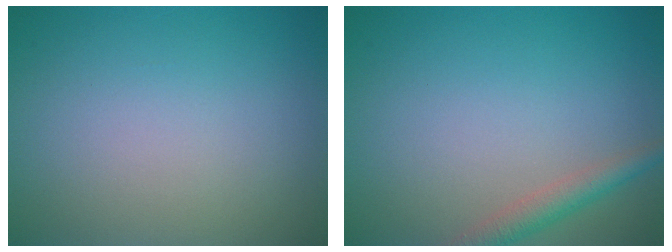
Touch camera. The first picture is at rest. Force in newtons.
{"total": 2.4, "press": 2.4, "slide": 0.1}